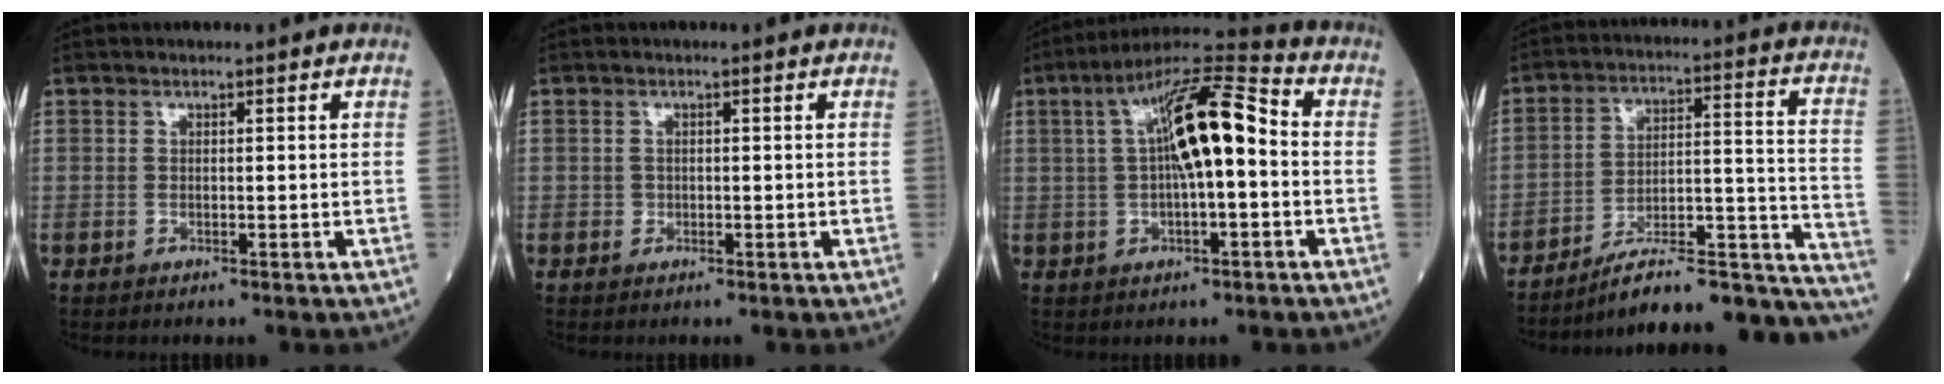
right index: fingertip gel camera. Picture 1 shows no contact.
{"total": 0.6, "force": [-0.2, 0.5, 0.1], "torque": [0.000, 0.004, -0.004]}
{"total": 12.8, "force": [1.0, 2.6, 12.5], "torque": [-0.221, 0.035, 0.011]}
{"total": 22.8, "force": [-19.9, 3.3, 10.5], "torque": [-0.067, 0.044, -0.286]}